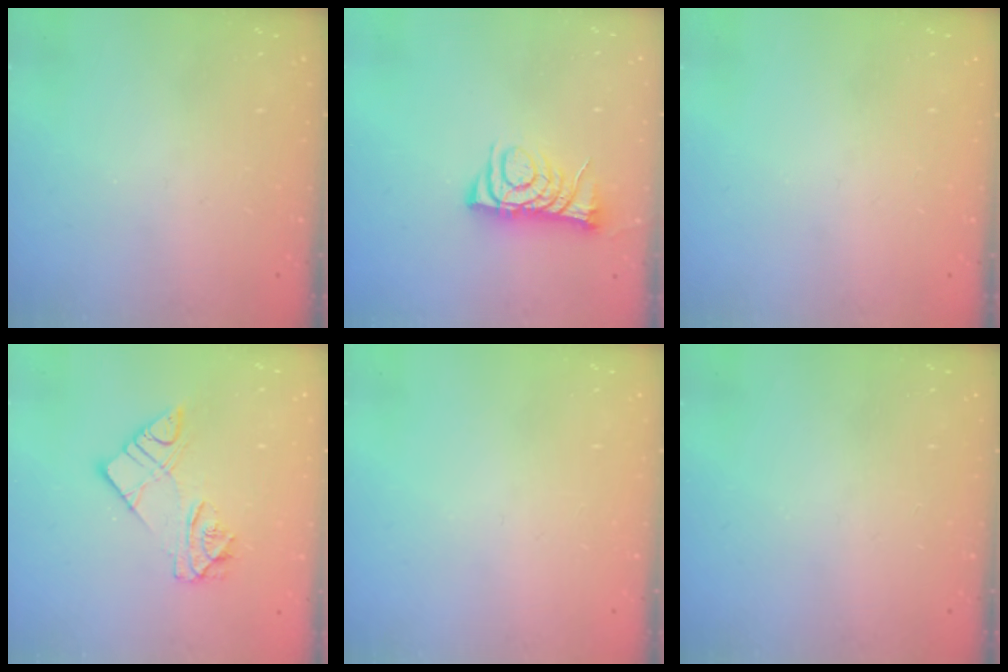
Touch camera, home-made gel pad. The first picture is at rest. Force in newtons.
{"total": 8.0, "press": 7.9, "slide": 1.1}
{"total": 0.0}
{"total": 10.9, "press": 10.8, "slide": 0.9}
{"total": 0.0}
{"total": 0.0}